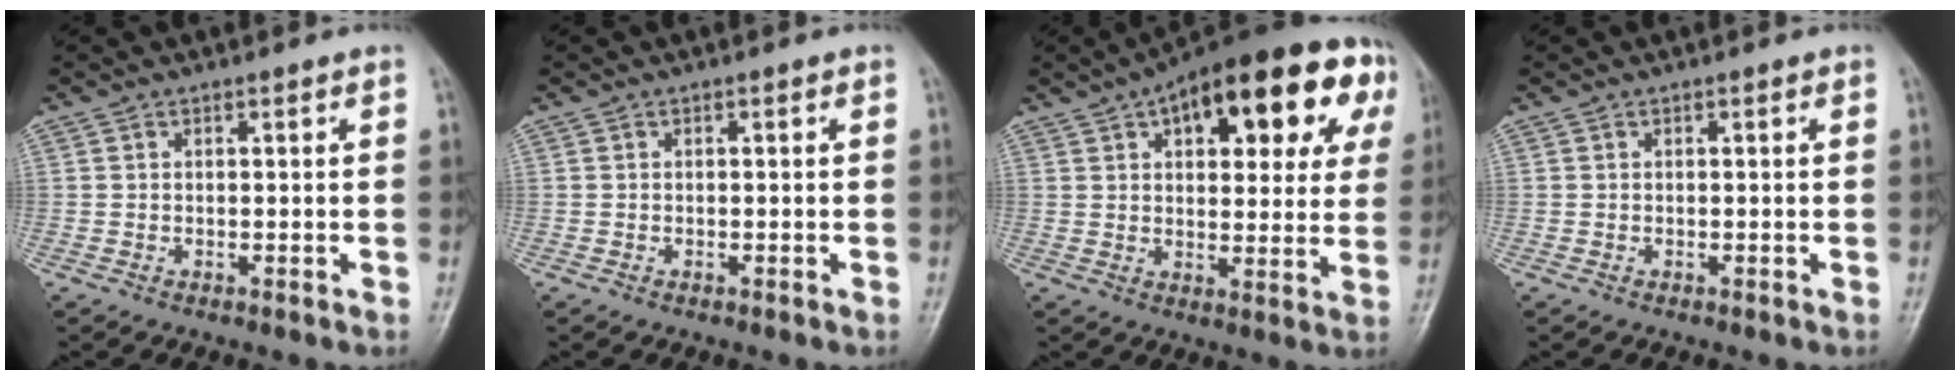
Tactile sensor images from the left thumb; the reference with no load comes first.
{"total": 0.0}
{"total": 23.7, "force": [9.7, 10.9, 18.8], "torque": [-0.227, 0.021, 0.127]}
{"total": 0.0}